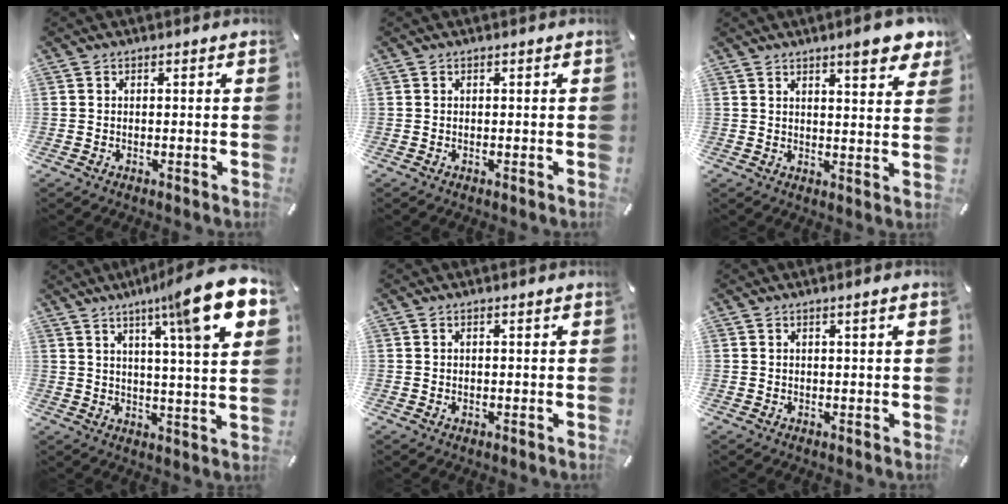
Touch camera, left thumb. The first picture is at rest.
{"total": 0.0}
{"total": 7.0, "force": [5.2, 1.6, 4.4], "torque": [-0.065, -0.028, 0.086]}
{"total": 15.8, "force": [9.2, 1.2, 12.8], "torque": [-0.197, -0.048, 0.133]}
{"total": 0.6, "force": [0.2, 0.3, 0.4], "torque": [-0.009, 0.001, 0.004]}
{"total": 1.4, "force": [0.5, 0.0, 1.3], "torque": [-0.024, -0.002, 0.008]}